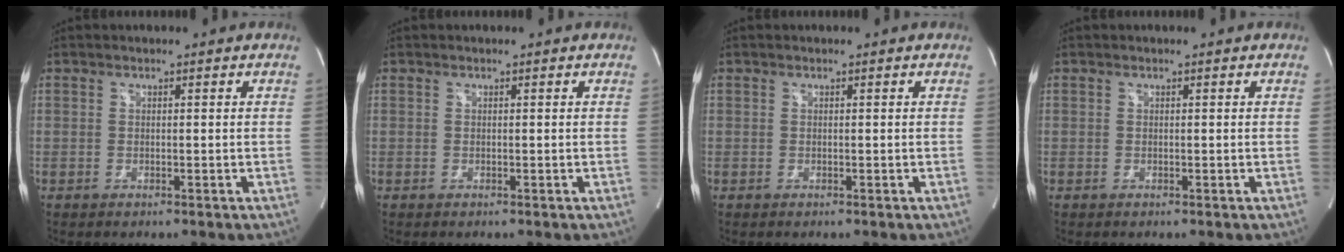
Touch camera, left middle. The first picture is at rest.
{"total": 0.0}
{"total": 0.0}
{"total": 0.0}